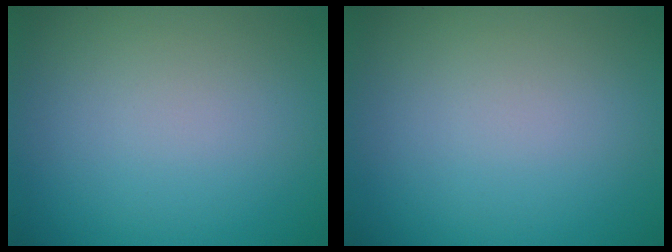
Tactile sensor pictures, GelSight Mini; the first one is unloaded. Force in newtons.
{"total": 0.0}